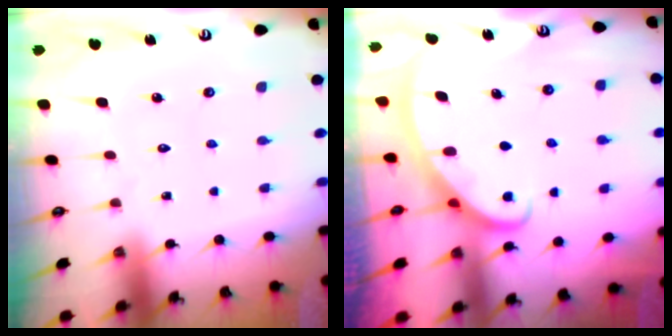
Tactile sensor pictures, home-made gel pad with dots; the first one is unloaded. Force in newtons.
{"total": 2.6, "press": 2.5, "slide": 0.4}